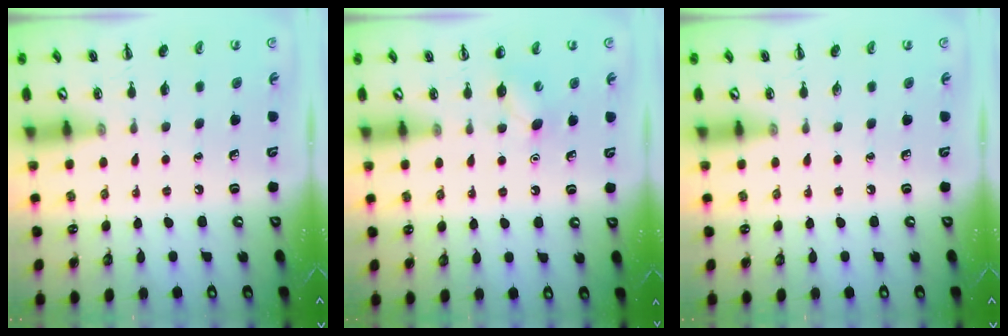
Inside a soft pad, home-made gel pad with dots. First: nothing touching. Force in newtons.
{"total": 4.6, "press": 4.4, "slide": 1.3}
{"total": 0.0}